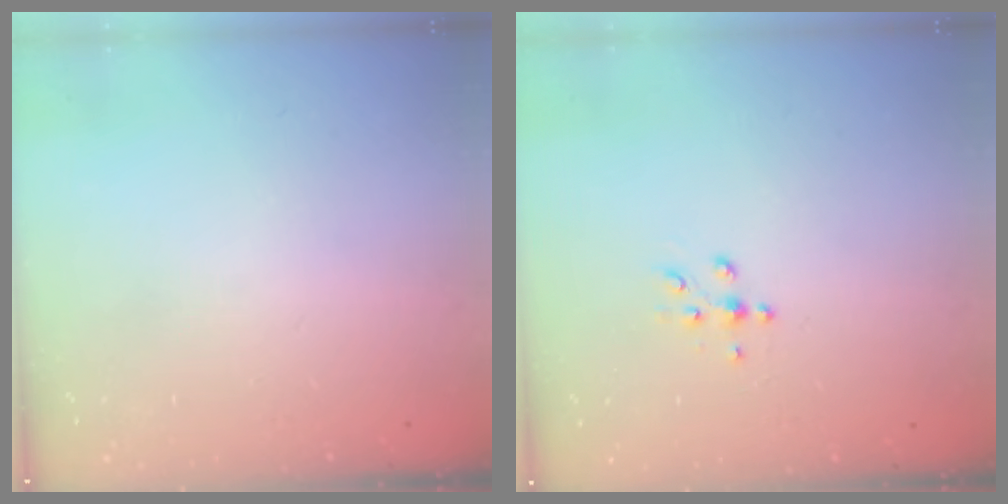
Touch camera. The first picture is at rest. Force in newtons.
{"total": 5.8, "press": 5.5, "slide": 2.0}